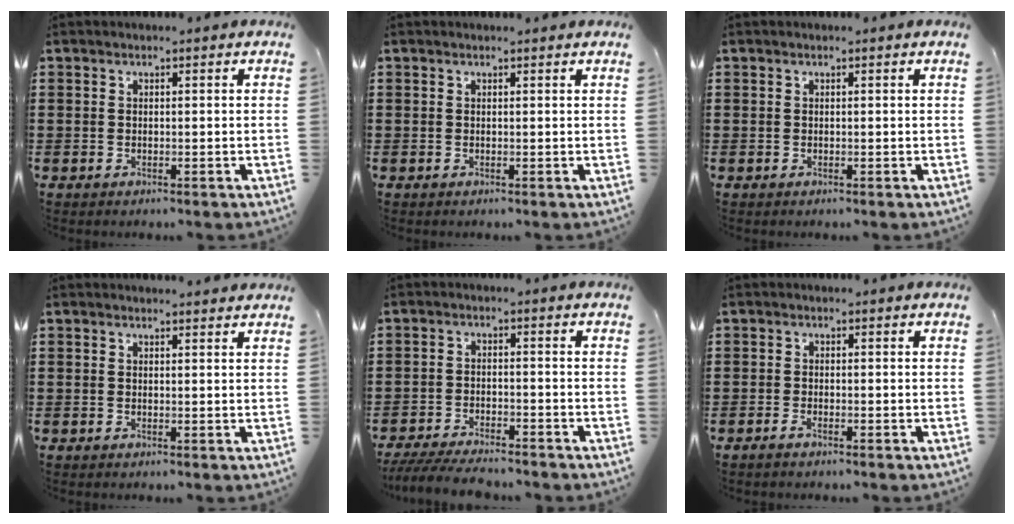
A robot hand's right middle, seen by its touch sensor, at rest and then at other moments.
{"total": 0.0}
{"total": 0.0}
{"total": 1.0, "force": [1.0, 0.0, 0.2], "torque": [0.002, -0.004, 0.017]}
{"total": 4.8, "force": [-4.6, 0.4, 1.4], "torque": [-0.036, -0.009, -0.092]}
{"total": 0.9, "force": [-0.6, 0.2, 0.6], "torque": [-0.013, -0.003, -0.011]}